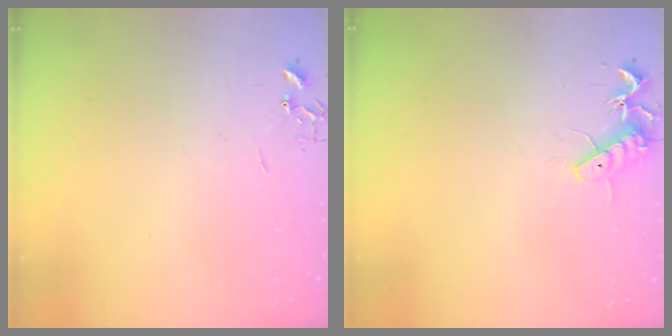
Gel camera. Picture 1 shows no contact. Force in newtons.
{"total": 11.5, "press": 11.5, "slide": 1.0}